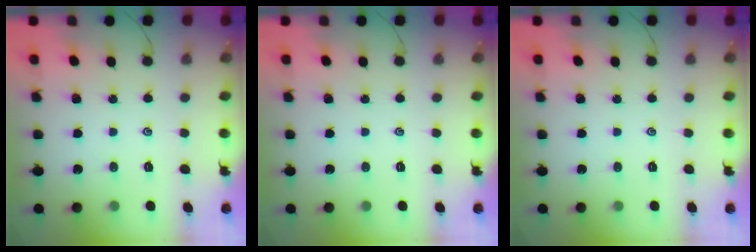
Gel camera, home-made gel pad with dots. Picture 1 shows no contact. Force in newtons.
{"total": 0.0}
{"total": 0.0}